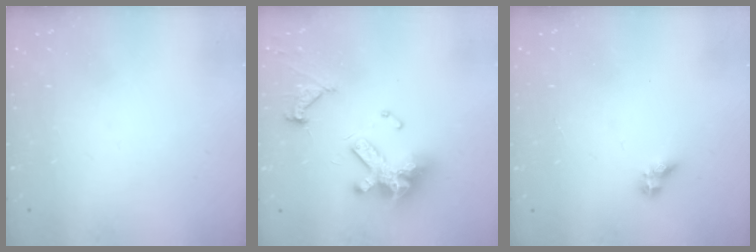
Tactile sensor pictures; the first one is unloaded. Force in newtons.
{"total": 14.5, "press": 14.4, "slide": 1.4}
{"total": 3.5, "press": 3.3, "slide": 1.2}